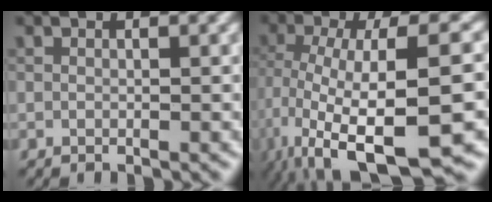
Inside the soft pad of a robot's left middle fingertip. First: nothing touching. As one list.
[{"total": 13.2, "force": [-4.7, 3.8, 11.8], "torque": [-0.216, -0.018, -0.069]}]